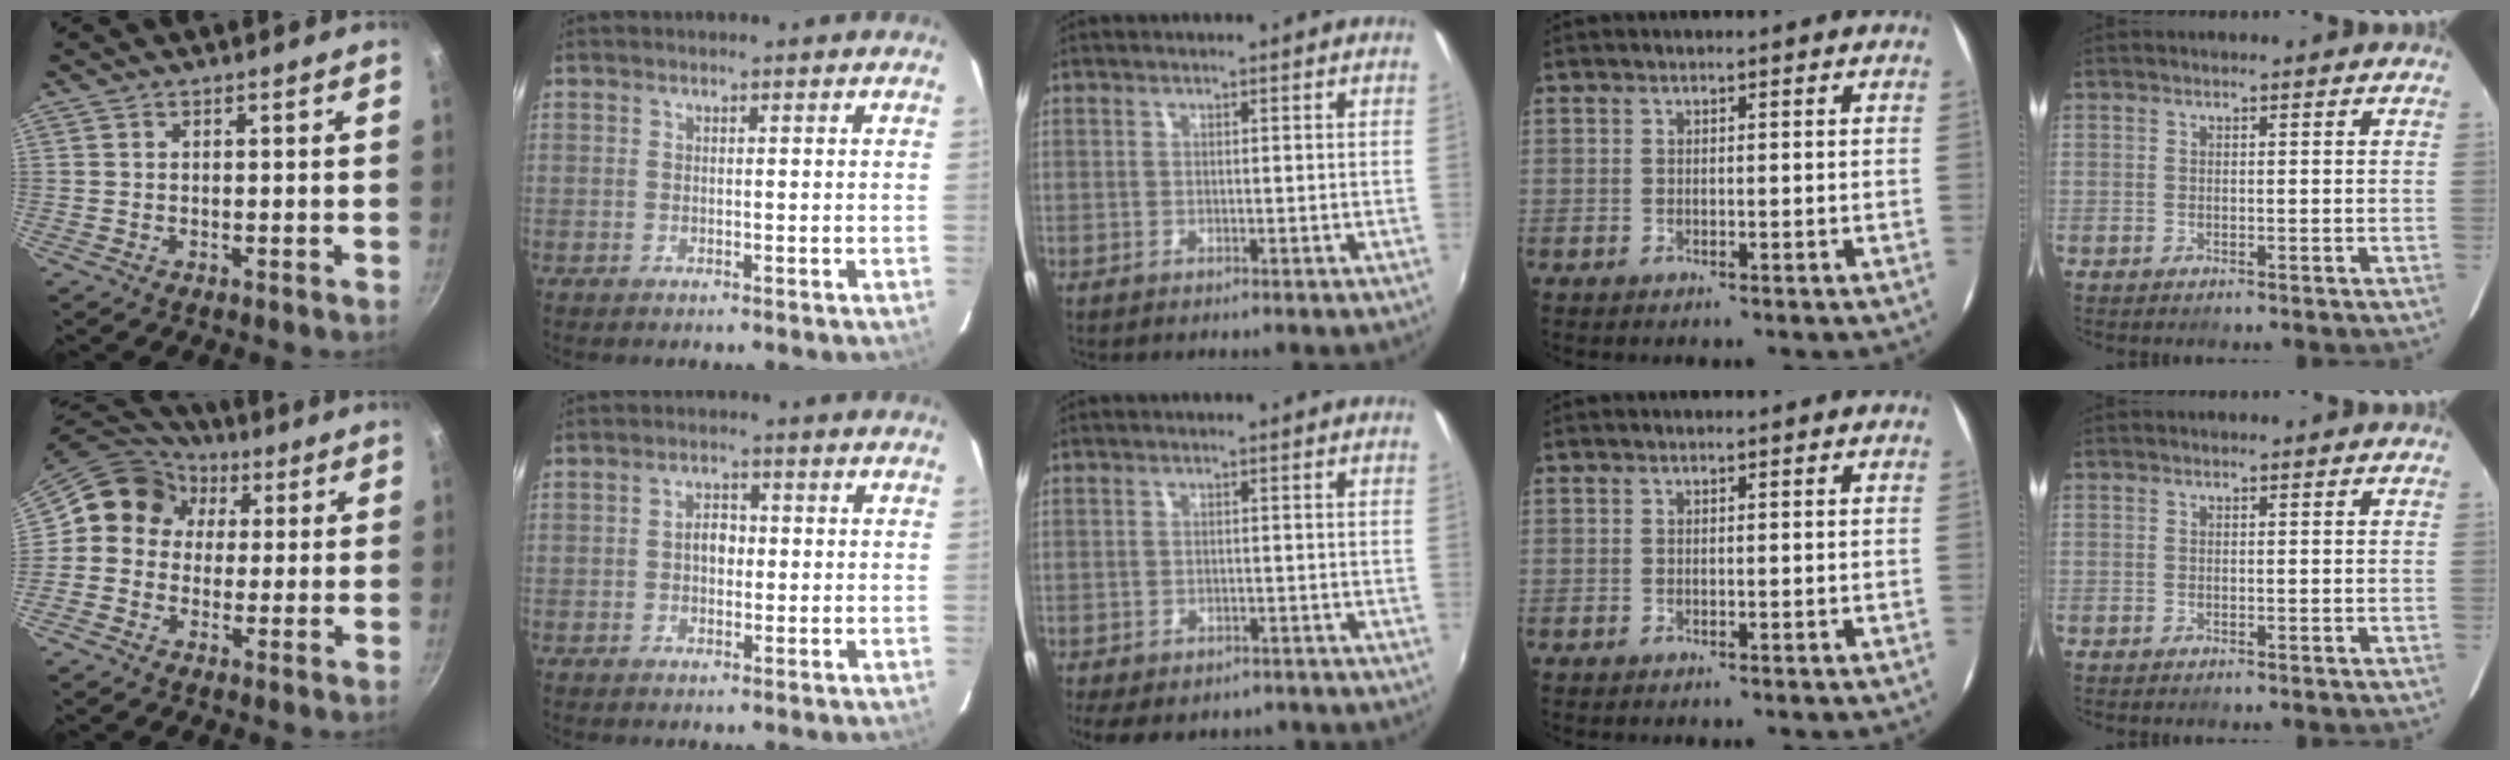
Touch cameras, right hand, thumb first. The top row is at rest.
{"thumb": {"total": 11.2, "force": [2.2, 10.1, 4.3], "torque": [-0.047, 0.024, 0.012]}, "index": {"total": 3.2, "force": [-0.1, 2.3, 2.1], "torque": [-0.035, 0.011, -0.002]}, "middle": {"total": 8.8, "force": [-6.6, 4.1, 4.1], "torque": [-0.093, -0.030, -0.089]}}